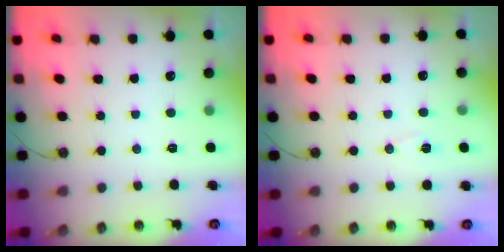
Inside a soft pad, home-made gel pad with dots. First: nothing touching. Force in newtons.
{"total": 5.3, "press": 3.9, "slide": 3.5}